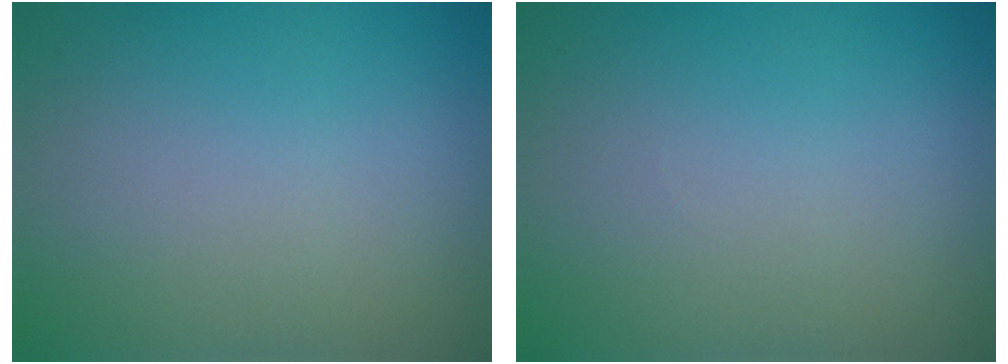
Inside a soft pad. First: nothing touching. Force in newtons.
{"total": 0.0}